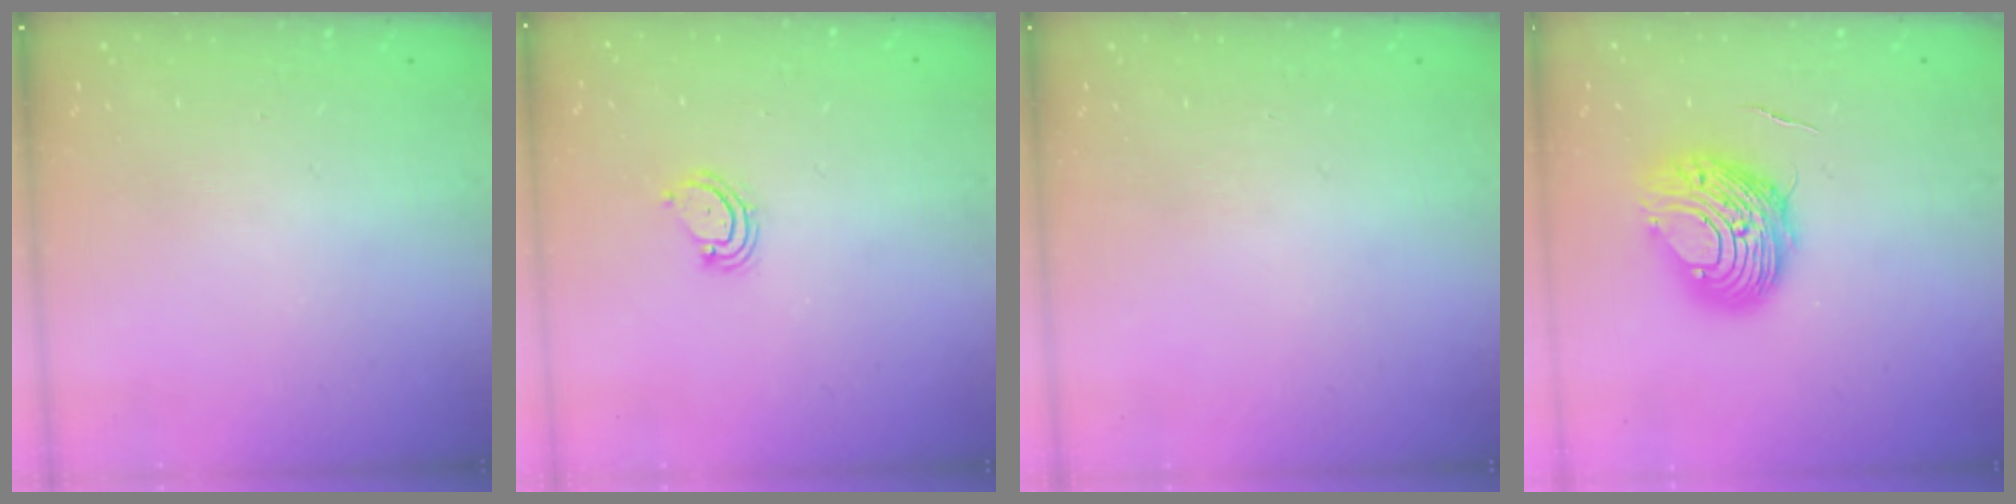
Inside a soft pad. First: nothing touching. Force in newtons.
{"total": 4.6, "press": 4.6, "slide": 0.4}
{"total": 0.0}
{"total": 9.6, "press": 9.6, "slide": 0.8}